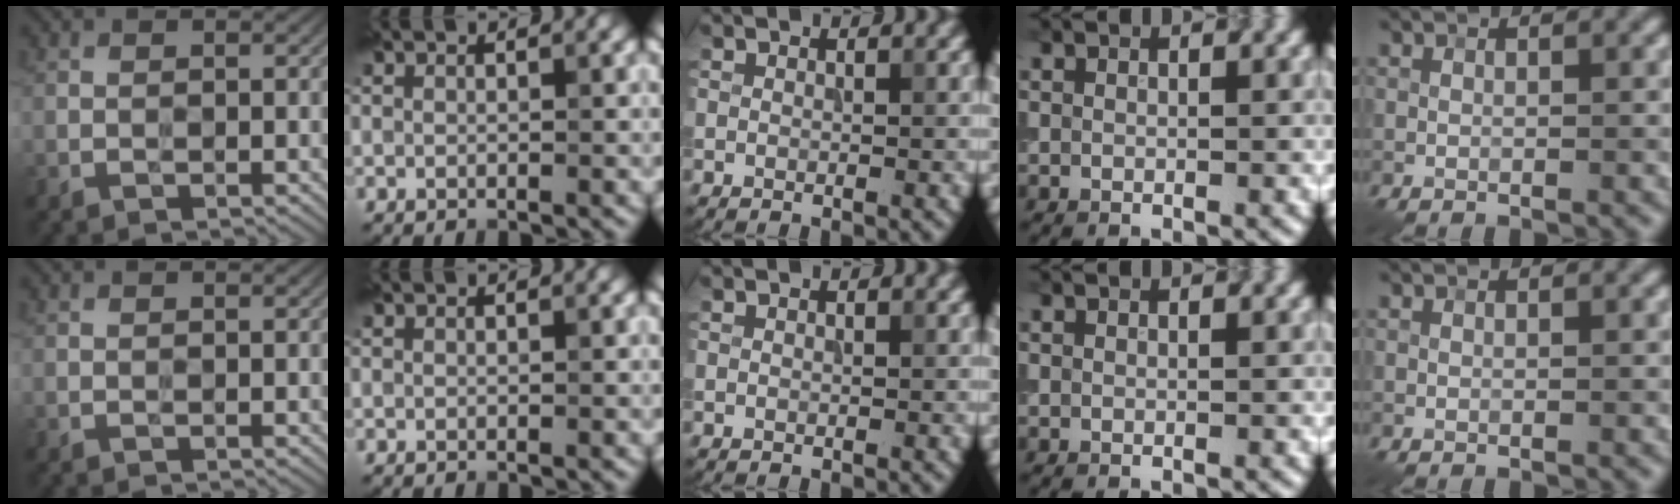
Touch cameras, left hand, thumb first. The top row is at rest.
{}